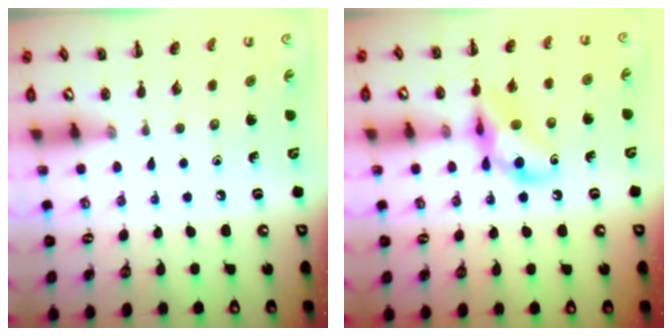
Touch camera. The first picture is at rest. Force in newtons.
{"total": 12.9, "press": 12.7, "slide": 1.9}